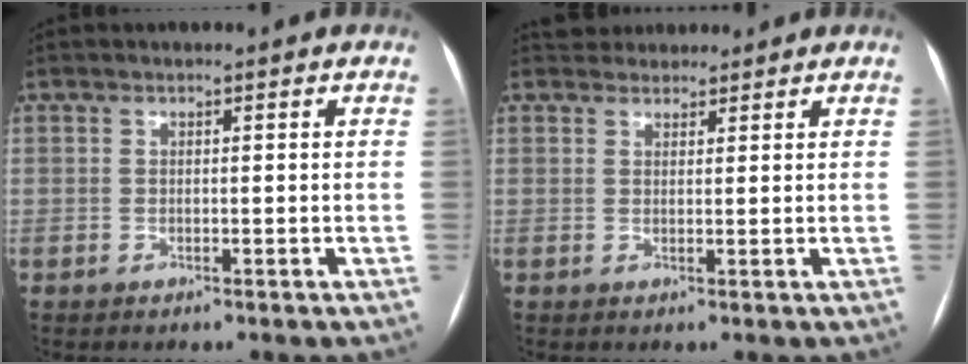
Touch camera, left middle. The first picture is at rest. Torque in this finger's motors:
{"motor_torque": [0.04, -0.03, 0.00, 0.00]}